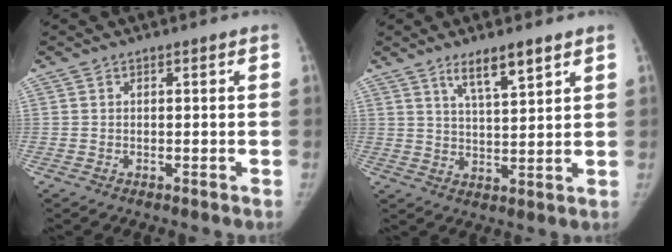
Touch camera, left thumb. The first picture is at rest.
{"total": 6.8, "force": [4.6, 1.4, 4.9], "torque": [-0.075, -0.029, 0.085]}